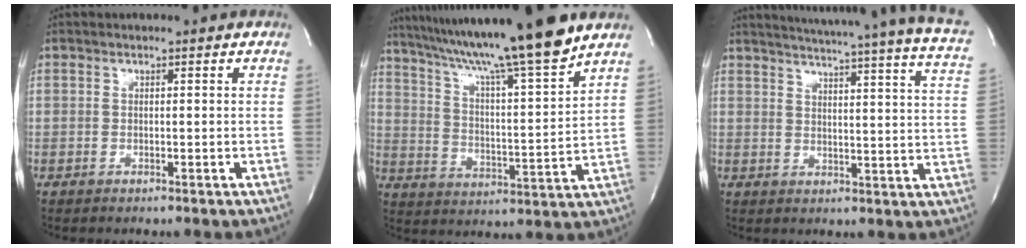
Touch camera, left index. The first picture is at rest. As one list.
[{"total": 20.1, "force": [16.5, -1.0, 11.4], "torque": [-0.193, -0.002, 0.262]}, {"total": 23.9, "force": [20.8, -0.7, 11.6], "torque": [-0.172, -0.065, 0.243]}]